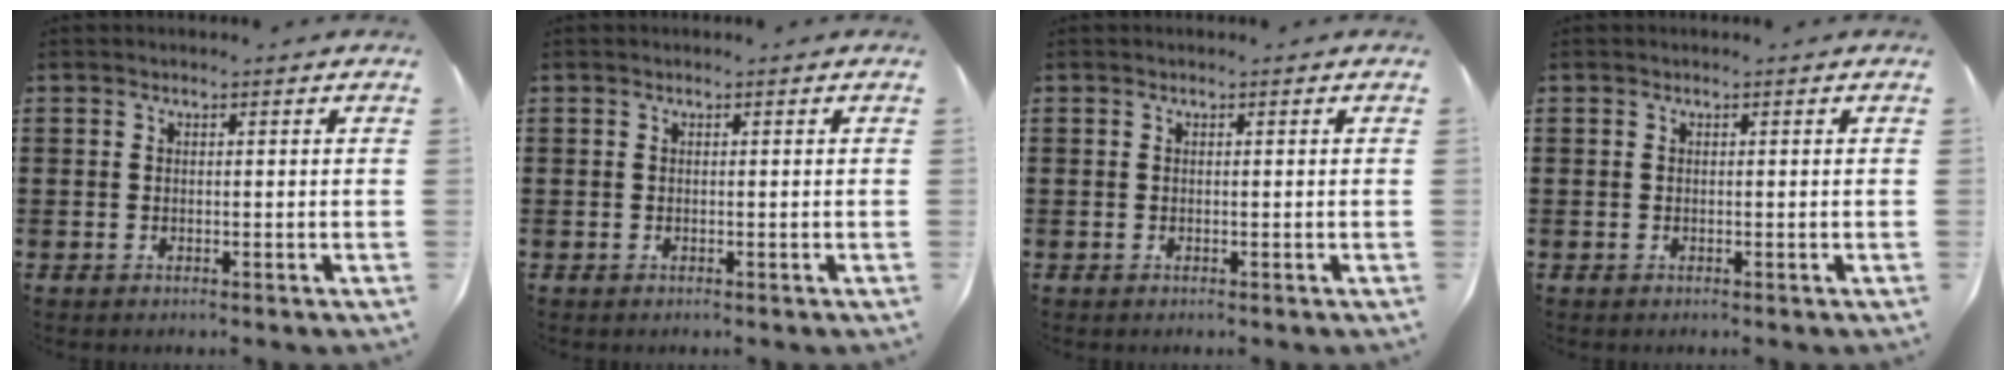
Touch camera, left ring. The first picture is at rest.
{"total": 0.0}
{"total": 0.0}
{"total": 0.0}